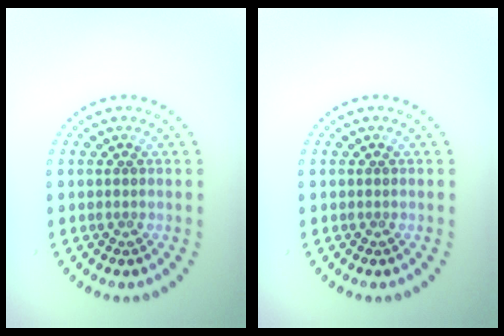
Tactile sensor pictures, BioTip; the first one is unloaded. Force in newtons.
{"total": 0.0}